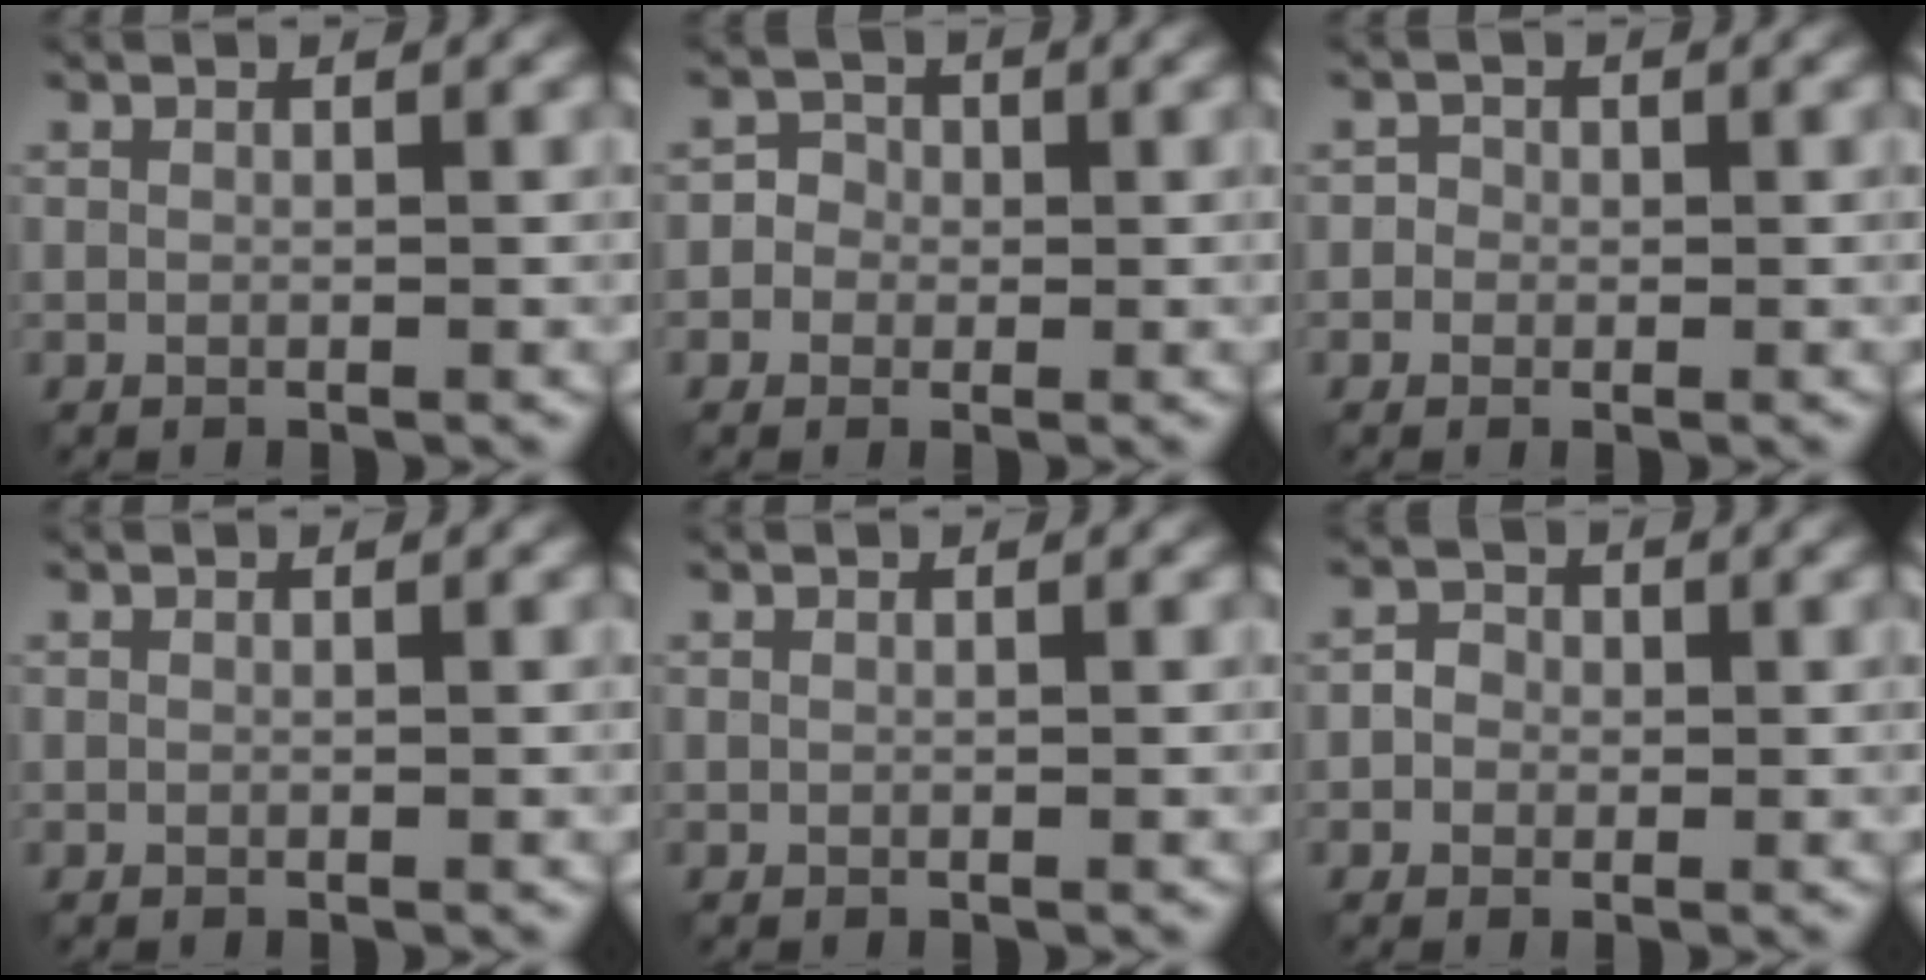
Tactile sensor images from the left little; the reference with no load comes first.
{"total": 2.5, "force": [-0.4, 2.4, 0.5], "torque": [0.014, 0.010, -0.027]}
{"total": 1.3, "force": [-0.1, 1.3, 0.3], "torque": [0.005, 0.001, -0.005]}
{"total": 0.0}
{"total": 0.0}
{"total": 1.7, "force": [-0.3, 1.5, 0.7], "torque": [-0.001, 0.001, -0.011]}